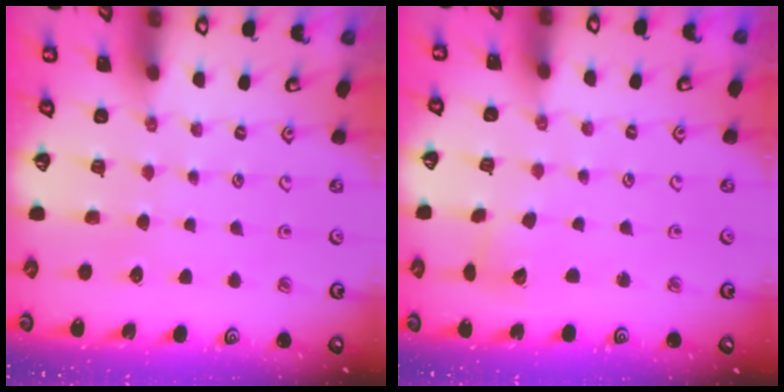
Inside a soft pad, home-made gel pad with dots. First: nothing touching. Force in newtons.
{"total": 3.3, "press": 3.2, "slide": 0.4}